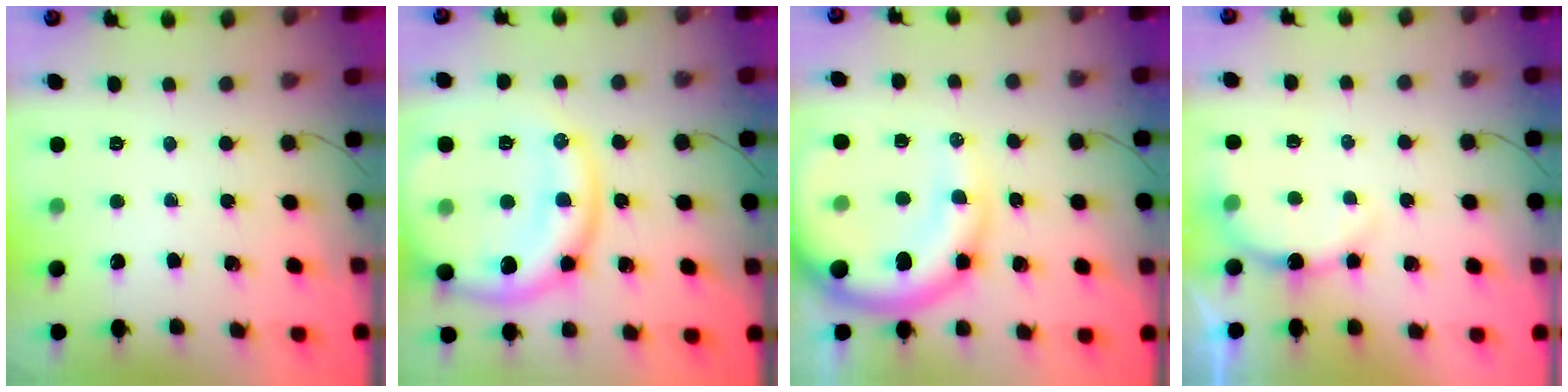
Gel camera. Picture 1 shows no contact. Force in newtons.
{"total": 17.7, "press": 17.6, "slide": 1.6}
{"total": 15.8, "press": 15.4, "slide": 3.5}
{"total": 4.8, "press": 4.8, "slide": 0.8}